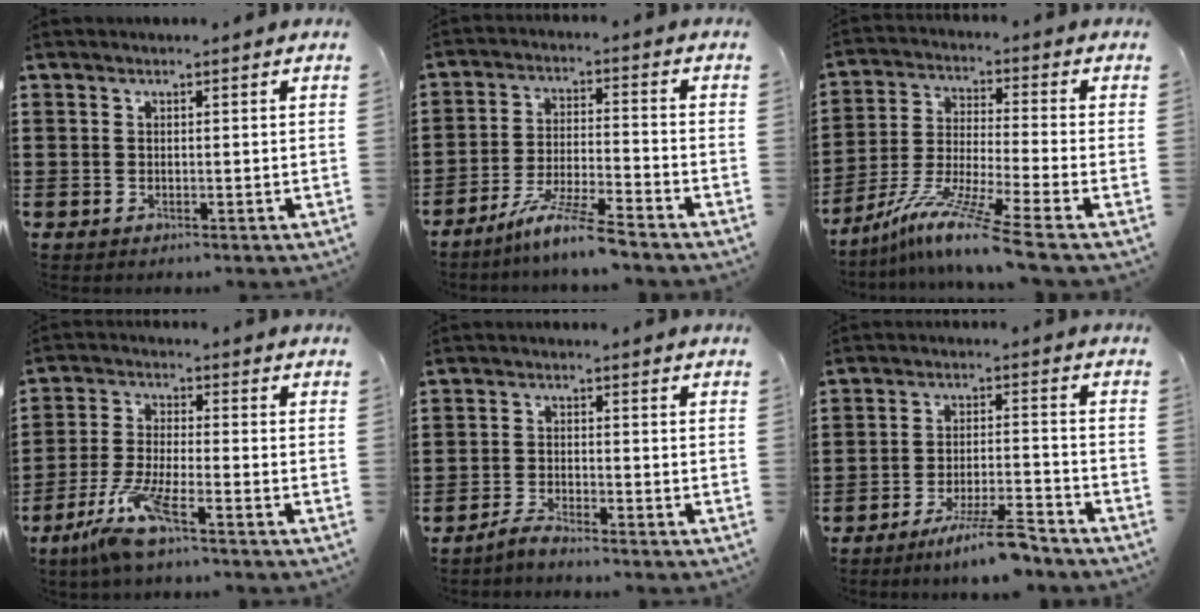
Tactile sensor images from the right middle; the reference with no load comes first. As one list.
[{"total": 7.5, "force": [-6.4, -0.6, 3.9], "torque": [-0.087, -0.018, -0.126]}, {"total": 9.9, "force": [-7.4, -0.9, 6.6], "torque": [-0.137, -0.014, -0.152]}, {"total": 7.6, "force": [-5.2, 0.9, 5.6], "torque": [-0.128, -0.017, -0.100]}, {"total": 2.3, "force": [-2.2, -0.1, 0.8], "torque": [-0.023, 0.000, -0.043]}, {"total": 7.3, "force": [-6.0, 0.2, 4.2], "torque": [-0.077, -0.007, -0.107]}]